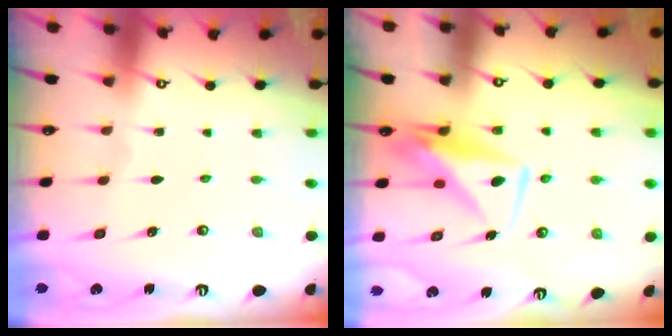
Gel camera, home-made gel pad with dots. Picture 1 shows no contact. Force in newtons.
{"total": 9.1, "press": 9.1, "slide": 0.8}